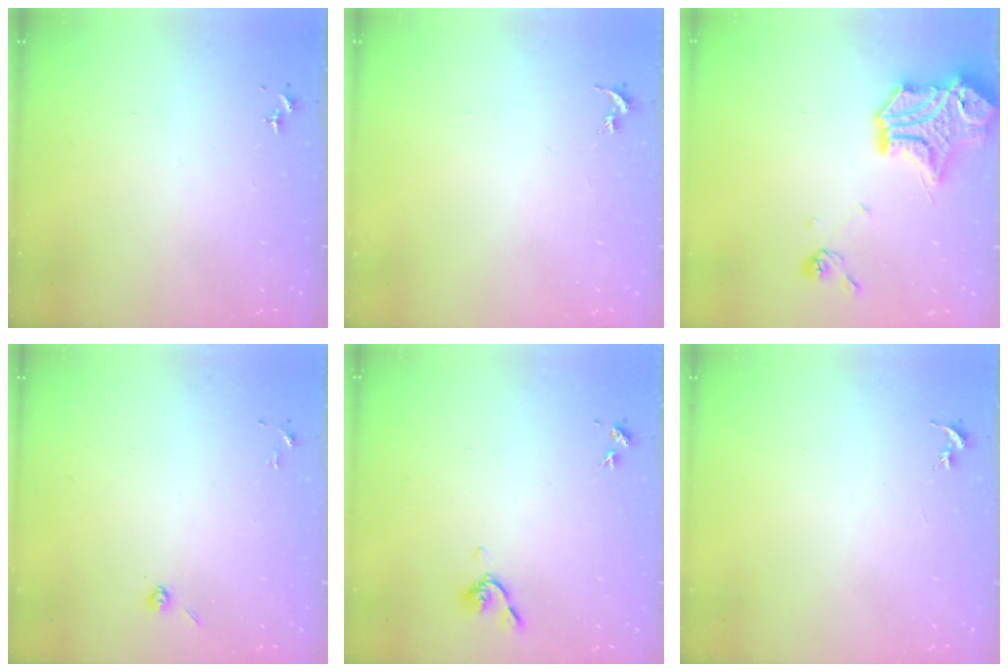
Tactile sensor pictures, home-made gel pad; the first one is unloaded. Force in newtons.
{"total": 0.0}
{"total": 18.4, "press": 18.3, "slide": 2.2}
{"total": 3.9, "press": 3.8, "slide": 0.9}
{"total": 5.6, "press": 5.5, "slide": 1.0}
{"total": 0.0}